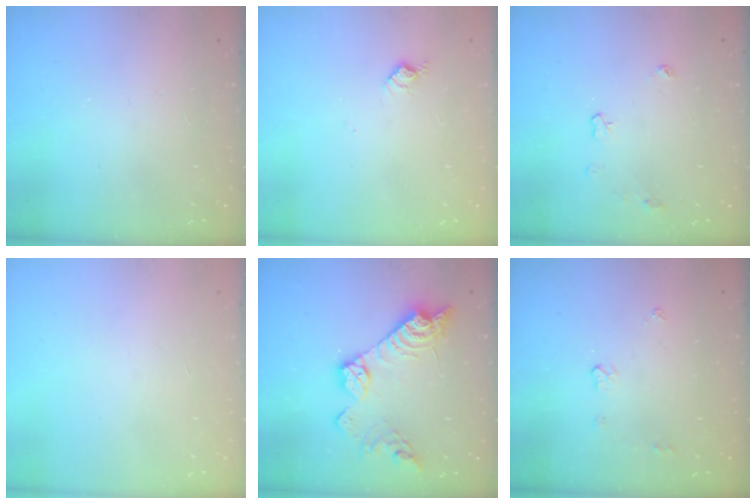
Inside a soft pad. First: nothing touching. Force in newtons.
{"total": 6.3, "press": 6.2, "slide": 0.7}
{"total": 4.0, "press": 3.9, "slide": 0.5}
{"total": 0.0}
{"total": 15.8, "press": 15.8, "slide": 0.8}
{"total": 3.8, "press": 3.8, "slide": 0.5}